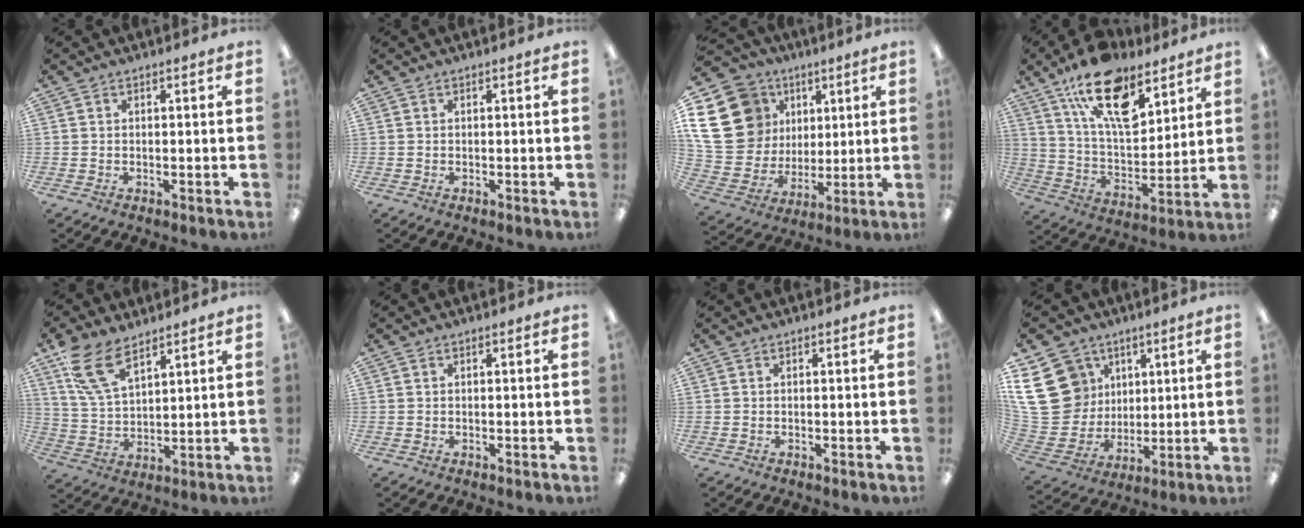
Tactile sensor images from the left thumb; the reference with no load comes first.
{"total": 0.0}
{"total": 21.2, "force": [7.1, 17.6, 9.6], "torque": [-0.201, -0.023, 0.150]}
{"total": 19.4, "force": [12.2, 8.8, 12.3], "torque": [-0.205, -0.059, 0.213]}
{"total": 11.7, "force": [7.9, 5.2, 6.8], "torque": [-0.155, -0.024, 0.151]}
{"total": 0.0}
{"total": 0.0}
{"total": 19.0, "force": [6.3, 15.8, 8.4], "torque": [-0.173, -0.021, 0.129]}